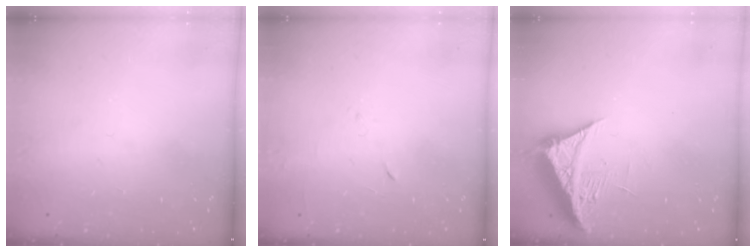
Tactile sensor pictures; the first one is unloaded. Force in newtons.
{"total": 3.9, "press": 3.8, "slide": 0.8}
{"total": 8.1, "press": 8.0, "slide": 0.8}